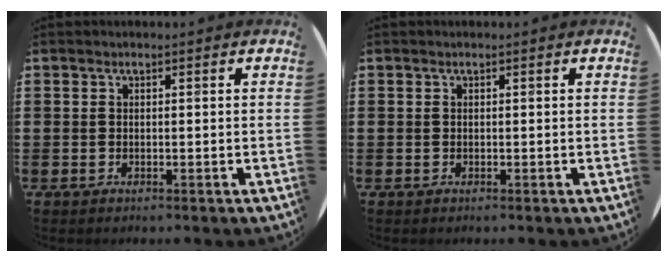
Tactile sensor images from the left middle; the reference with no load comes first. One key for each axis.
{"total": 0.0}